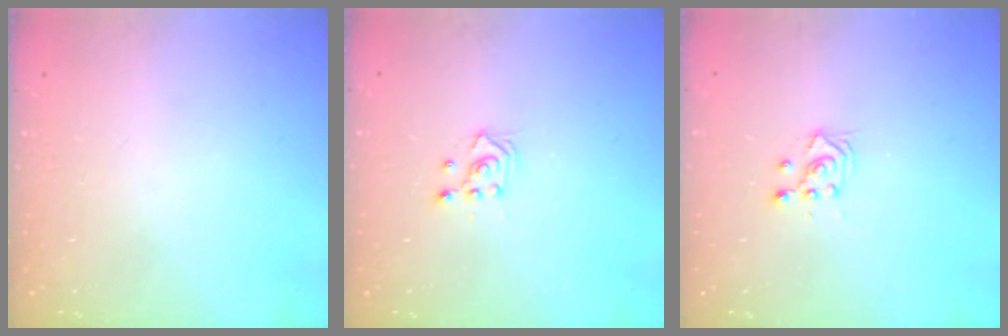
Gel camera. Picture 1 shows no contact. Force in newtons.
{"total": 2.6, "press": 2.4, "slide": 1.0}
{"total": 3.1, "press": 3.0, "slide": 0.9}